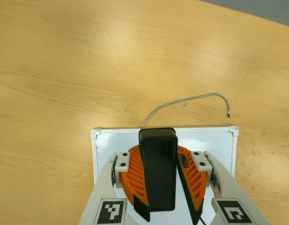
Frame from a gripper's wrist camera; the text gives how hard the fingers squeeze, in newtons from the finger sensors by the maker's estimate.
{"total": 10.7, "left": 10.4, "right": 10.9}